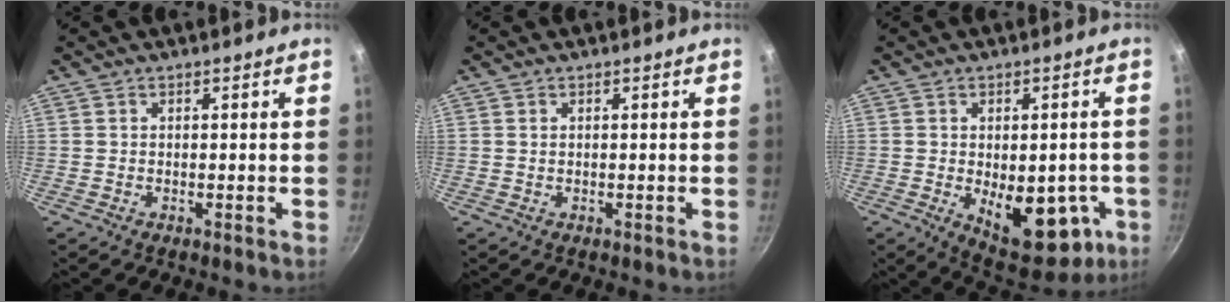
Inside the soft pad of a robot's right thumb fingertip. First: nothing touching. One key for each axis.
{"total": 0.0}
{"total": 14.7, "fx": -4.2, "fy": 7.9, "fz": 11.6, "tx": -0.135, "ty": 0.004, "tz": -0.037}